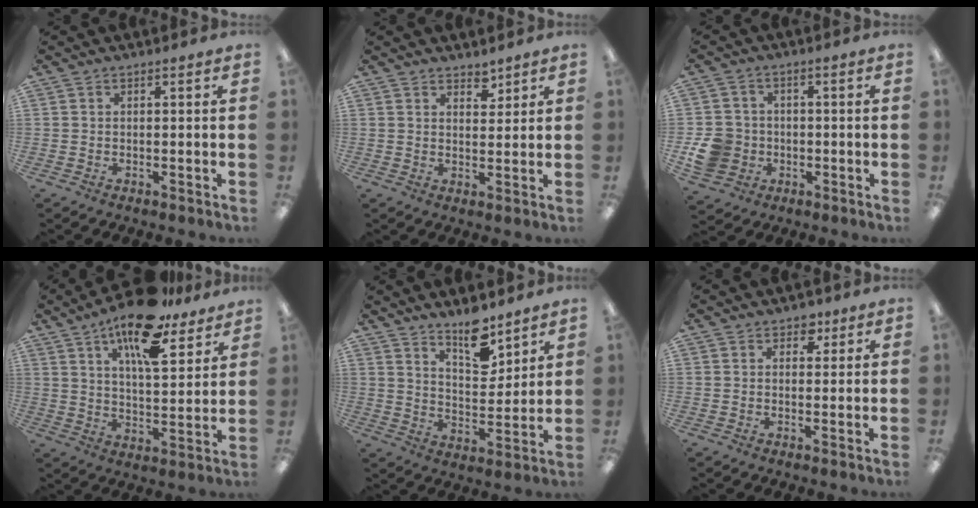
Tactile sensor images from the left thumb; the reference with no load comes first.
{"total": 3.3, "force": [2.8, 1.4, 0.7], "torque": [0.005, -0.022, 0.049]}
{"total": 8.7, "force": [-2.2, 7.8, 3.2], "torque": [-0.083, 0.020, -0.036]}
{"total": 16.3, "force": [11.5, 5.5, 10.0], "torque": [-0.168, -0.057, 0.193]}
{"total": 10.5, "force": [8.2, 4.2, 5.1], "torque": [-0.066, -0.055, 0.141]}
{"total": 2.8, "force": [1.6, 2.0, 1.1], "torque": [0.000, -0.005, 0.024]}